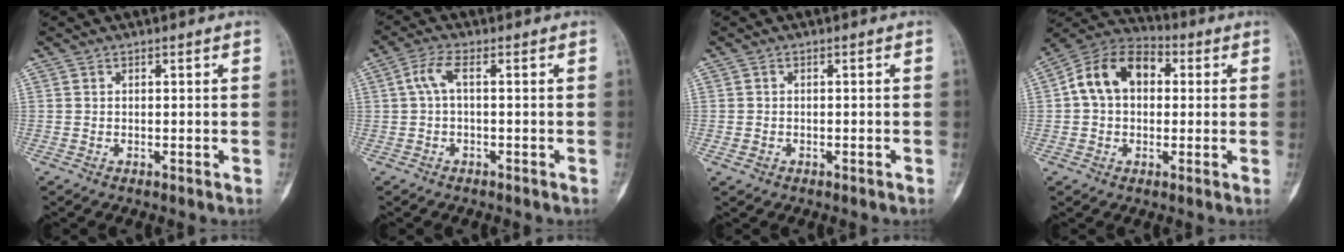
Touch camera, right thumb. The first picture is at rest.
{"total": 3.4, "force": [0.1, 0.9, 3.3], "torque": [-0.078, 0.016, 0.000]}
{"total": 1.2, "force": [-0.5, 0.9, 0.5], "torque": [-0.009, 0.009, -0.004]}
{"total": 12.7, "force": [2.0, 9.0, 8.8], "torque": [-0.135, 0.032, 0.020]}